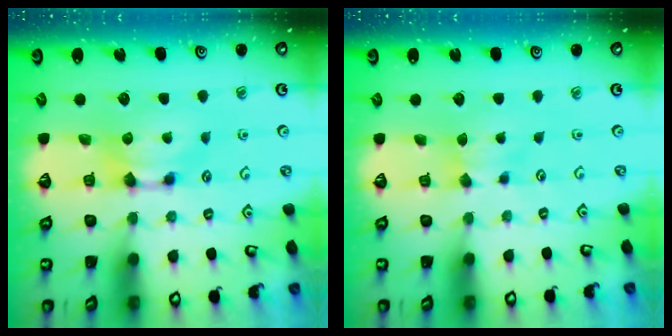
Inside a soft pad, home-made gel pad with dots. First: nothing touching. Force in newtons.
{"total": 2.5, "press": 2.5, "slide": 0.4}